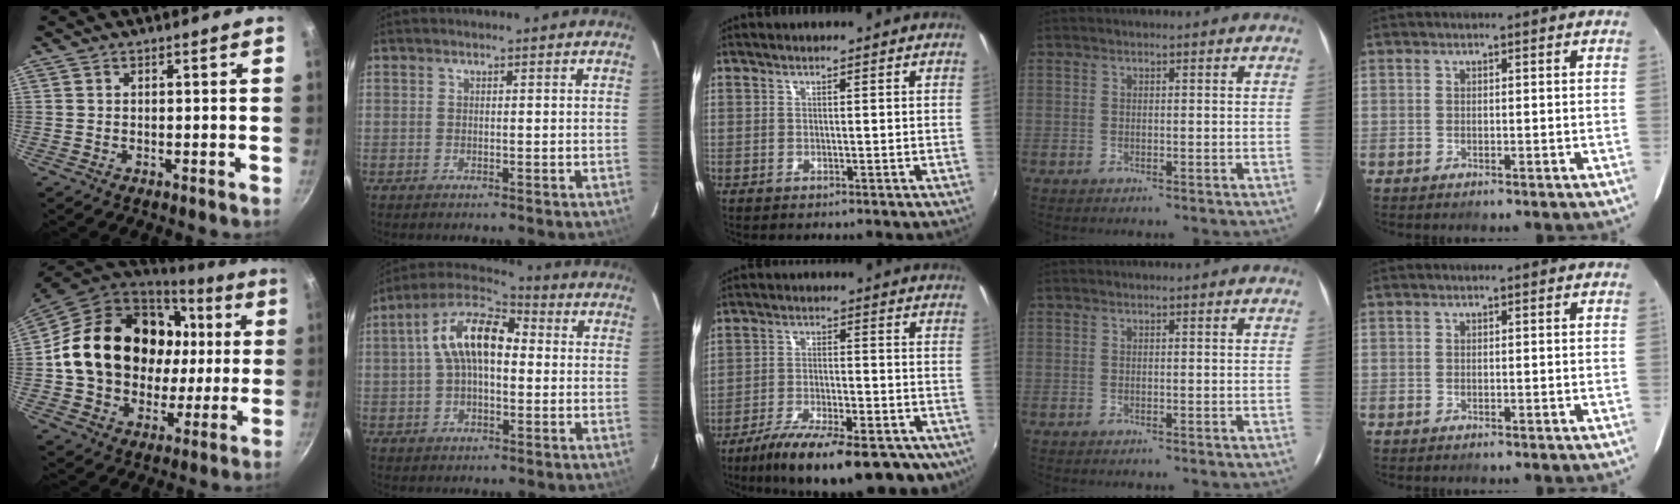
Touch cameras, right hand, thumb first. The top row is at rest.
{"thumb": {"total": 24.9, "force": [4.3, 19.5, 14.9], "torque": [-0.229, 0.026, 0.090]}, "index": {"total": 12.7, "force": [1.3, 6.8, 10.6], "torque": [-0.199, 0.033, 0.012]}, "middle": {"total": 21.4, "force": [-14.5, 7.3, 14.0], "torque": [-0.240, -0.049, -0.209]}}